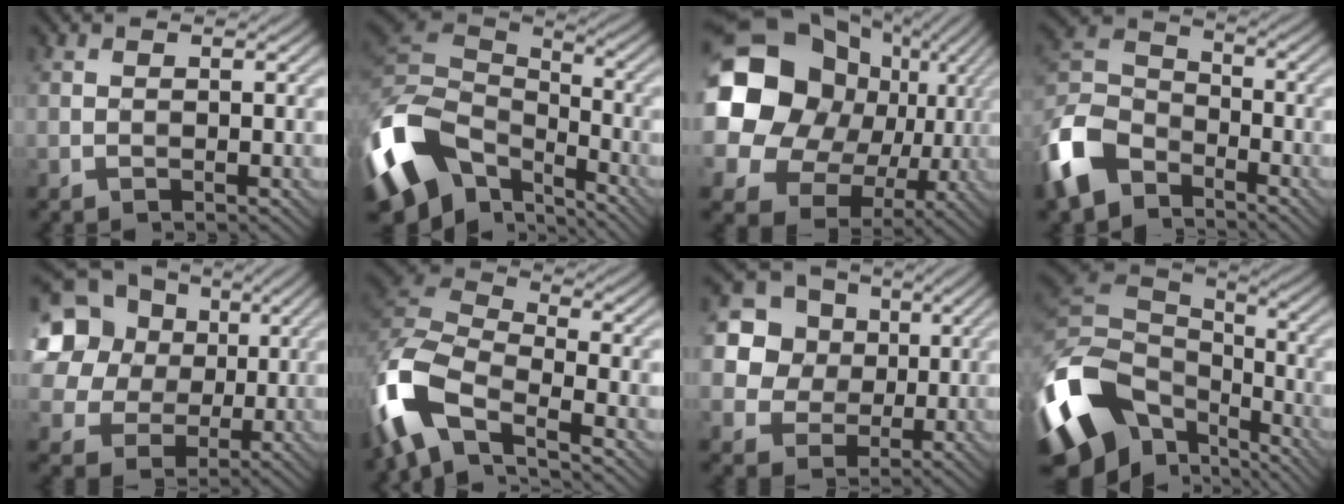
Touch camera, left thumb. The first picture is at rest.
{"total": 14.8, "force": [-7.0, 9.8, 8.5], "torque": [-0.236, -0.016, -0.125]}
{"total": 24.7, "force": [4.6, 21.6, 11.1], "torque": [-0.306, 0.005, 0.091]}
{"total": 10.7, "force": [-6.8, 6.2, 5.5], "torque": [-0.138, -0.006, -0.161]}
{"total": 17.8, "force": [6.8, 14.9, 7.1], "torque": [-0.227, 0.045, 0.130]}
{"total": 12.5, "force": [-6.6, 5.7, 9.0], "torque": [-0.212, -0.009, -0.147]}
{"total": 10.8, "force": [3.4, 9.5, 3.8], "torque": [-0.149, 0.019, 0.085]}
{"total": 16.6, "force": [-7.4, 11.1, 10.0], "torque": [-0.268, -0.021, -0.124]}